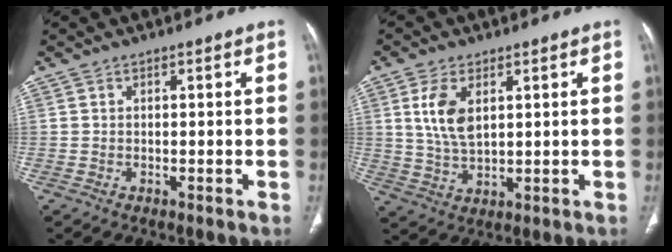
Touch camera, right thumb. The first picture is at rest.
{"total": 7.5, "force": [2.5, 4.0, 5.9], "torque": [-0.116, -0.011, 0.055]}